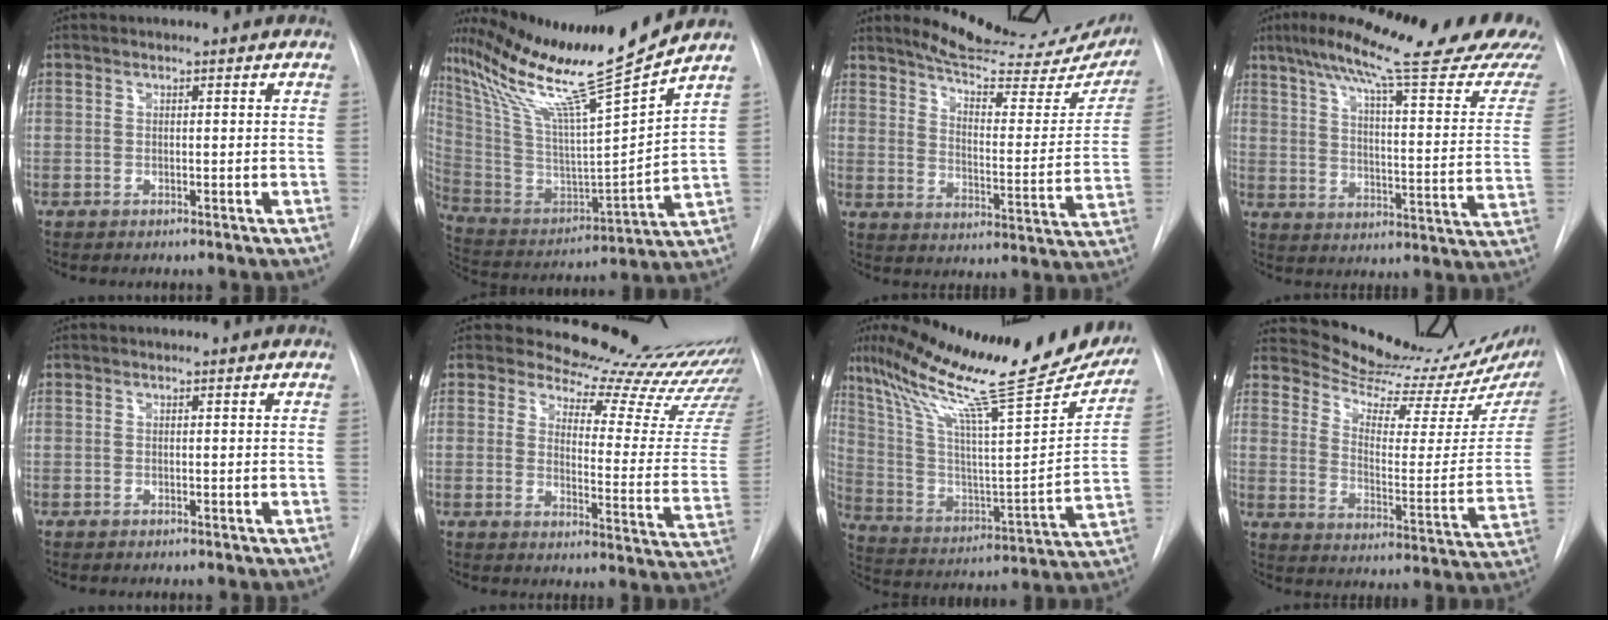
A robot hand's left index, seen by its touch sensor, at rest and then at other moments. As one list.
[{"total": 20.6, "force": [16.7, -2.5, 11.7], "torque": [-0.217, -0.048, 0.293]}, {"total": 22.4, "force": [20.0, 4.9, 8.9], "torque": [-0.115, -0.070, 0.243]}, {"total": 26.5, "force": [22.1, 1.8, 14.6], "torque": [-0.216, -0.051, 0.278]}, {"total": 0.0}, {"total": 20.7, "force": [19.6, 3.4, 5.6], "torque": [-0.058, -0.138, 0.209]}, {"total": 28.9, "force": [23.1, 3.0, 17.1], "torque": [-0.292, -0.035, 0.344]}, {"total": 18.2, "force": [17.0, 1.4, 6.3], "torque": [-0.099, -0.095, 0.226]}]